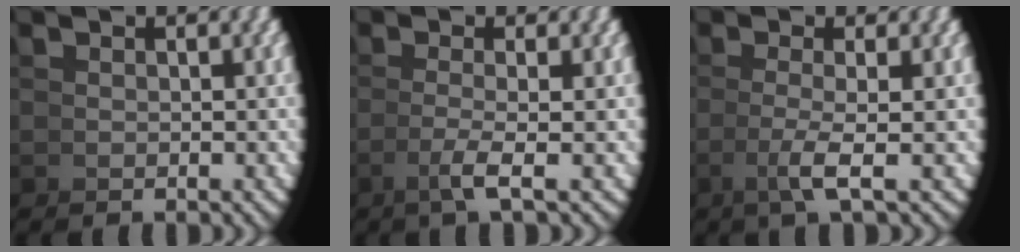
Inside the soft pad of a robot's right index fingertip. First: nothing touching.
{"total": 2.3, "force": [-0.4, -0.9, 2.1], "torque": [-0.043, -0.005, -0.004]}
{"total": 2.6, "force": [-0.2, -0.7, 2.5], "torque": [-0.052, -0.006, 0.002]}